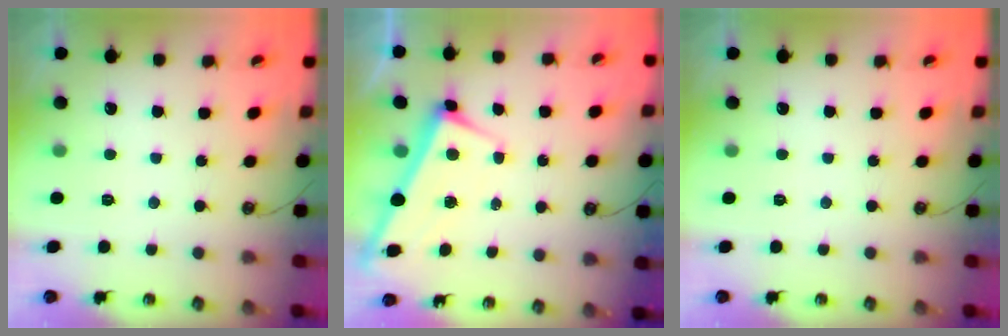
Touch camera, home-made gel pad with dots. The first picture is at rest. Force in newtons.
{"total": 2.7, "press": 2.7, "slide": 0.4}
{"total": 0.0}